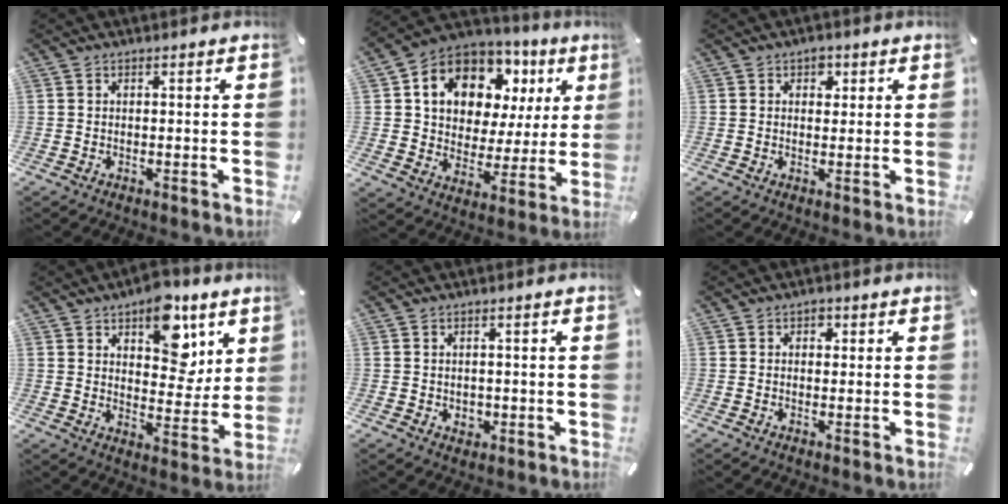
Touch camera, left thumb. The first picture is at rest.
{"total": 12.9, "force": [6.6, 9.4, 6.0], "torque": [-0.115, -0.038, 0.122]}
{"total": 2.3, "force": [1.0, 1.7, 1.1], "torque": [-0.003, -0.005, 0.011]}
{"total": 13.9, "force": [7.5, 8.4, 8.2], "torque": [-0.097, -0.042, 0.130]}
{"total": 1.8, "force": [-0.2, 1.6, 0.7], "torque": [-0.006, 0.000, -0.005]}
{"total": 1.4, "force": [0.4, 1.2, 0.6], "torque": [0.001, 0.001, 0.003]}